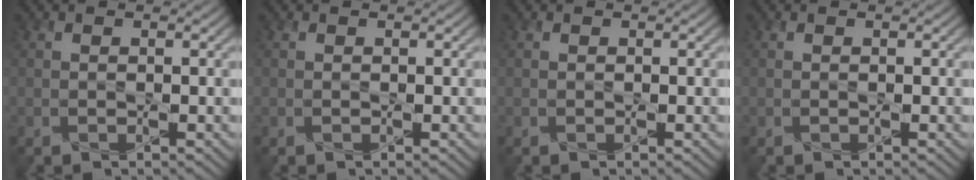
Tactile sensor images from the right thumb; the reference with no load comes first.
{"total": 0.0}
{"total": 0.0}
{"total": 0.0}